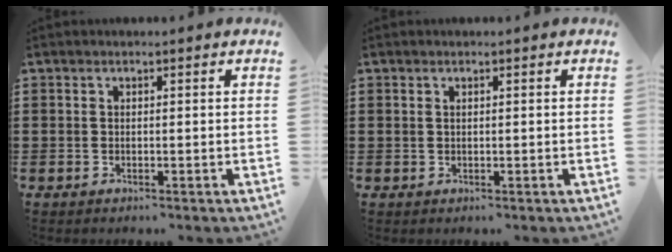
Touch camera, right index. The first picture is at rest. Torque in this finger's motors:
{"motor_torque": [0.82, 1.32, 0.04, 0.00]}